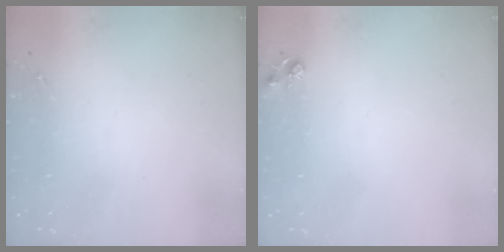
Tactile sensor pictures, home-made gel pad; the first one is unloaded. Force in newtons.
{"total": 5.1, "press": 5.0, "slide": 0.5}